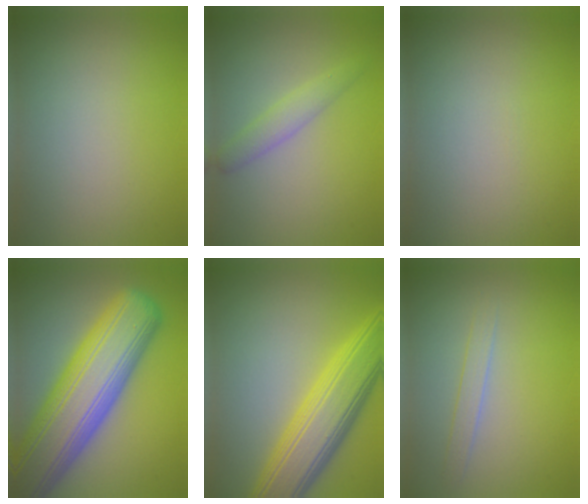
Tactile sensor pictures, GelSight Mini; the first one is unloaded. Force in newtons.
{"total": 2.1, "press": 2.1, "slide": 0.0}
{"total": 0.0}
{"total": 14.4, "press": 14.4, "slide": 0.6}
{"total": 8.8, "press": 8.8, "slide": 0.2}
{"total": 1.5, "press": 1.5, "slide": 0.1}